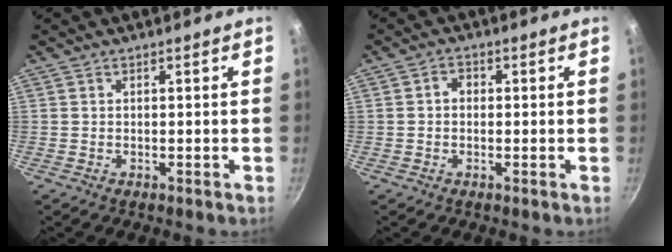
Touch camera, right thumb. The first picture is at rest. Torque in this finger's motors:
{"motor_torque": [-0.10, 0.01, 0.05, 0.00, 0.02]}